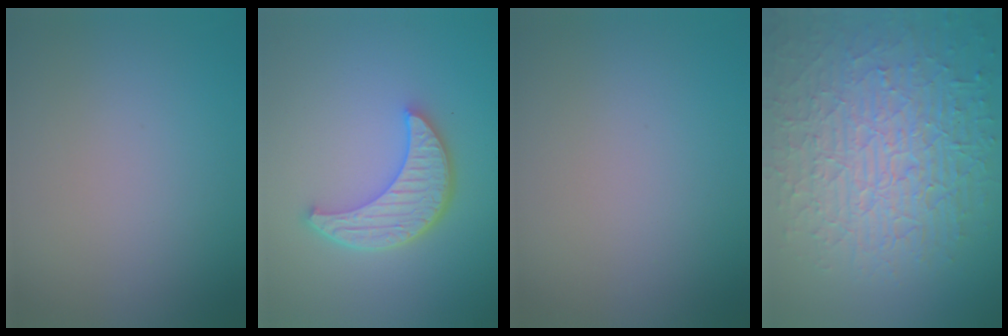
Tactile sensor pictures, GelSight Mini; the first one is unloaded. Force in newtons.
{"total": 5.2, "press": 4.1, "slide": 3.3}
{"total": 0.0}
{"total": 10.1, "press": 6.6, "slide": 7.6}